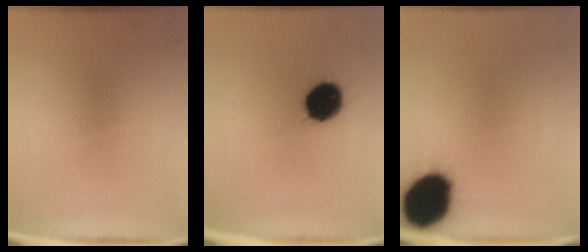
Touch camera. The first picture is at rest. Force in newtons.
{"total": 13.0}
{"total": 18.7}